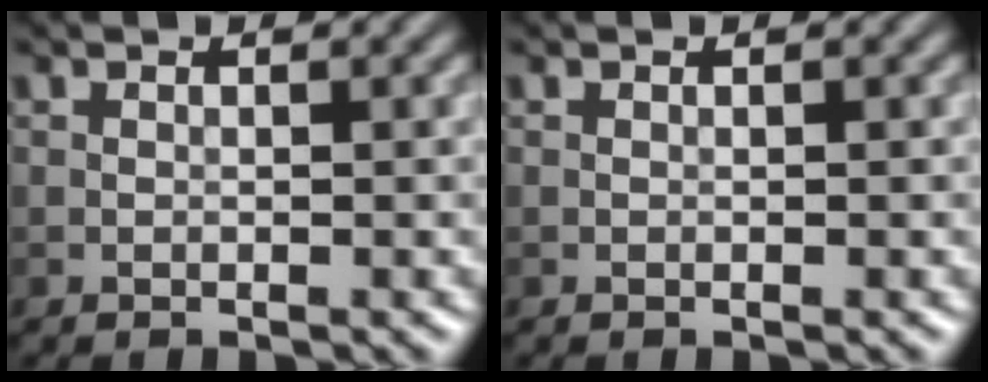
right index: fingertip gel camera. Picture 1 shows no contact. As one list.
[{"total": 0.0}]